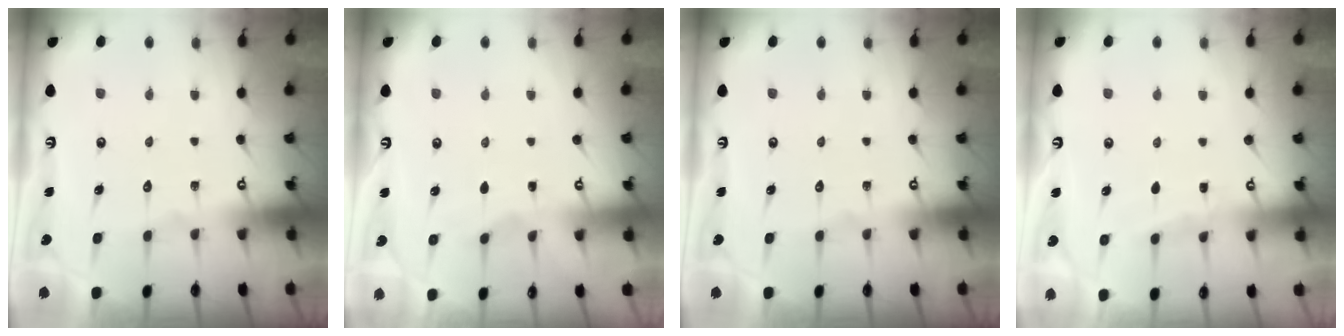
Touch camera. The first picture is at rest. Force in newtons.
{"total": 2.1, "press": 2.1, "slide": 0.4}
{"total": 0.0}
{"total": 3.2, "press": 3.2, "slide": 0.4}